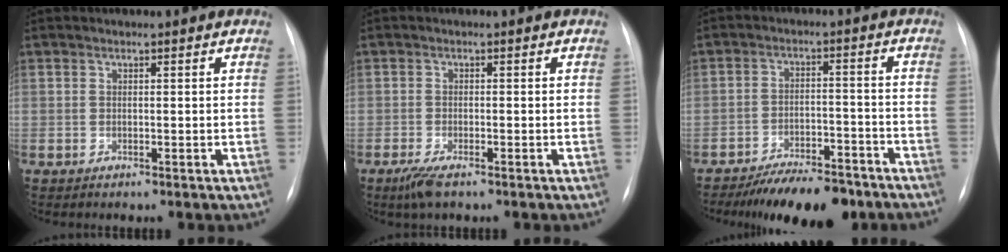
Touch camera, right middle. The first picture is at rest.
{"total": 3.2, "force": [-2.1, 0.7, 2.3], "torque": [-0.055, -0.008, -0.041]}
{"total": 11.7, "force": [-9.6, 3.8, 5.5], "torque": [-0.068, 0.007, -0.148]}